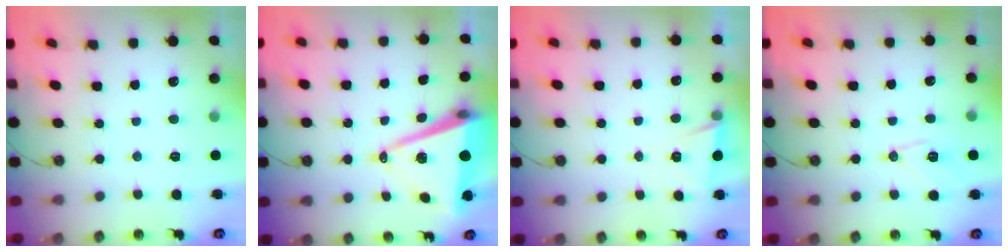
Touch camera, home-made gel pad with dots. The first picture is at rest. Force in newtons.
{"total": 11.8, "press": 11.0, "slide": 4.4}
{"total": 5.5, "press": 3.3, "slide": 4.5}
{"total": 9.5, "press": 9.5, "slide": 0.7}